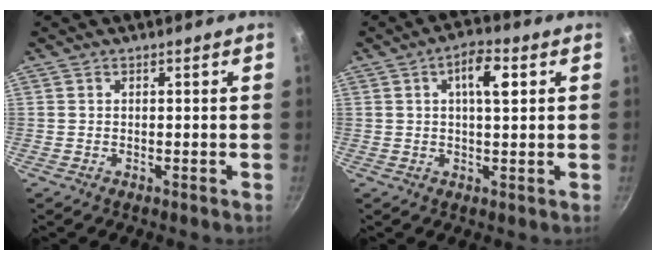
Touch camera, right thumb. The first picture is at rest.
{"total": 6.4, "force": [1.9, 2.4, 5.6], "torque": [-0.082, 0.004, 0.025]}